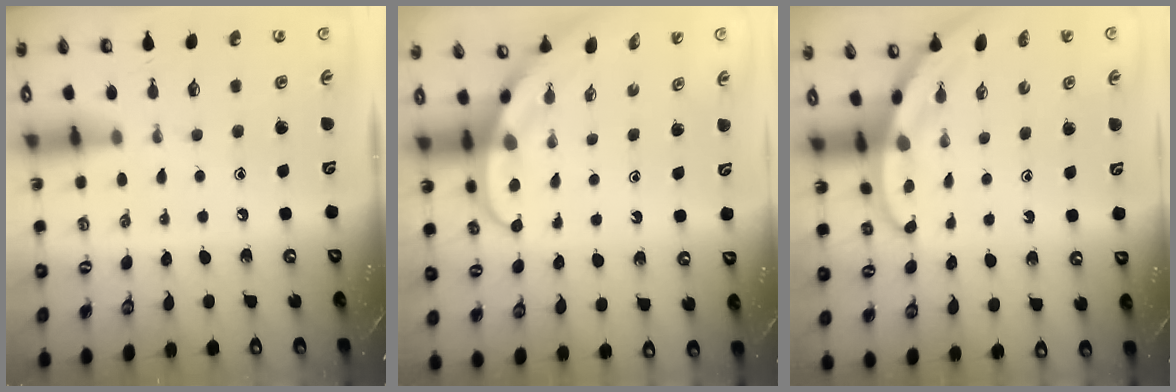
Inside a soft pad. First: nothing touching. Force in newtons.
{"total": 3.9, "press": 3.9, "slide": 0.3}
{"total": 3.4, "press": 3.4, "slide": 0.2}